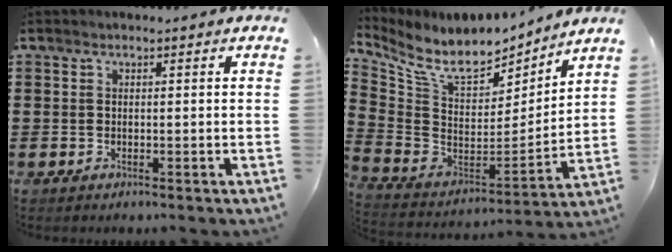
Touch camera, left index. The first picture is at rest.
{"total": 9.2, "force": [7.5, 3.4, 4.1], "torque": [-0.112, -0.059, 0.131]}